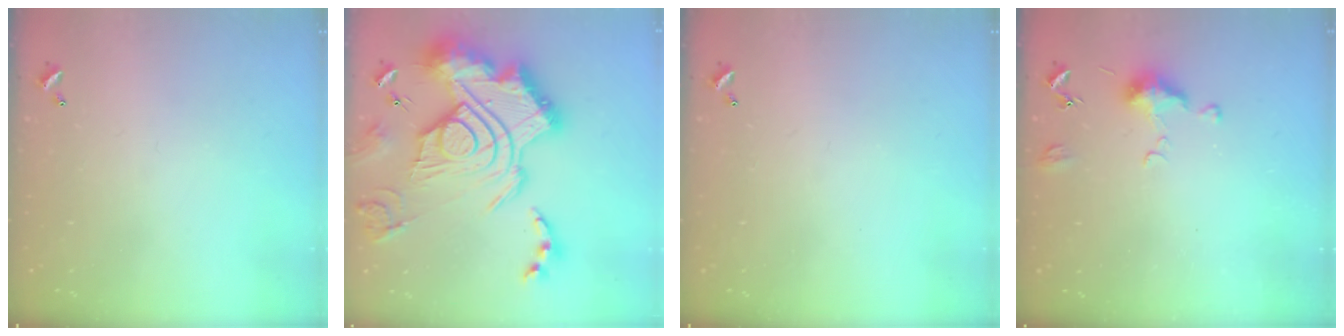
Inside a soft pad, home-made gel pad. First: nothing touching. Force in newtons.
{"total": 3.9, "press": 3.0, "slide": 2.5}
{"total": 0.0}
{"total": 5.9, "press": 5.8, "slide": 0.9}